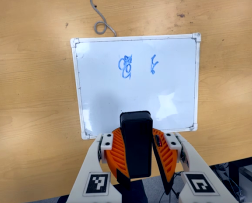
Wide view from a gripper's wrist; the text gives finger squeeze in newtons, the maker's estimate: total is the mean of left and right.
{"total": 10.1, "left": 10.1, "right": 10.1}